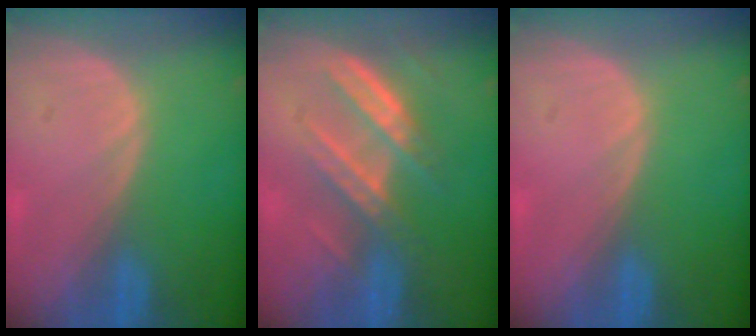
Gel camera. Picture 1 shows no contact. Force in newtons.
{"total": 6.8, "press": 6.4, "slide": 2.3}
{"total": 0.0}